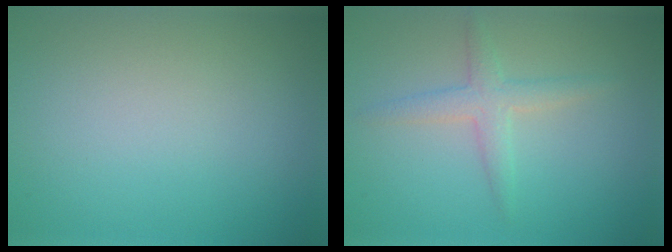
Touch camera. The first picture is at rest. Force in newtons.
{"total": 2.4, "press": 2.4, "slide": 0.0}